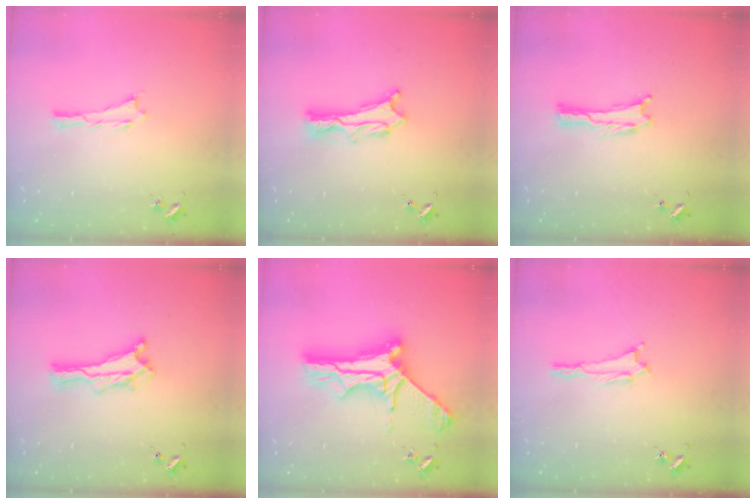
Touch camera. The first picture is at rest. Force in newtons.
{"total": 3.8, "press": 3.8, "slide": 0.4}
{"total": 0.0}
{"total": 1.2, "press": 1.2, "slide": 0.2}
{"total": 11.2, "press": 11.2, "slide": 0.8}
{"total": 1.0, "press": 0.9, "slide": 0.2}